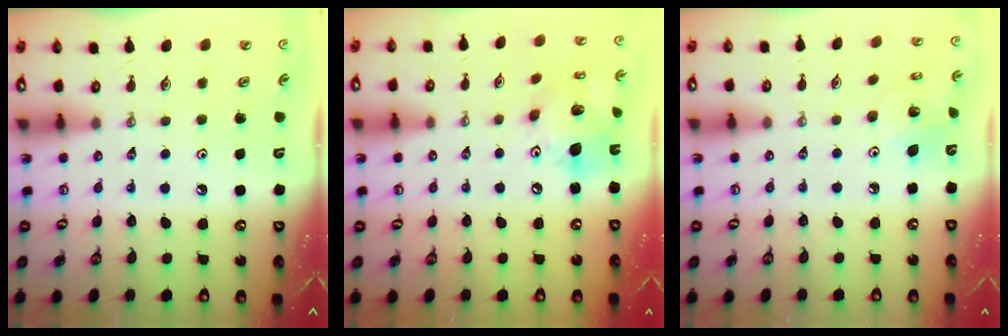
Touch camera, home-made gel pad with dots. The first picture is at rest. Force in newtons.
{"total": 15.1, "press": 14.8, "slide": 3.1}
{"total": 4.9, "press": 4.8, "slide": 0.5}